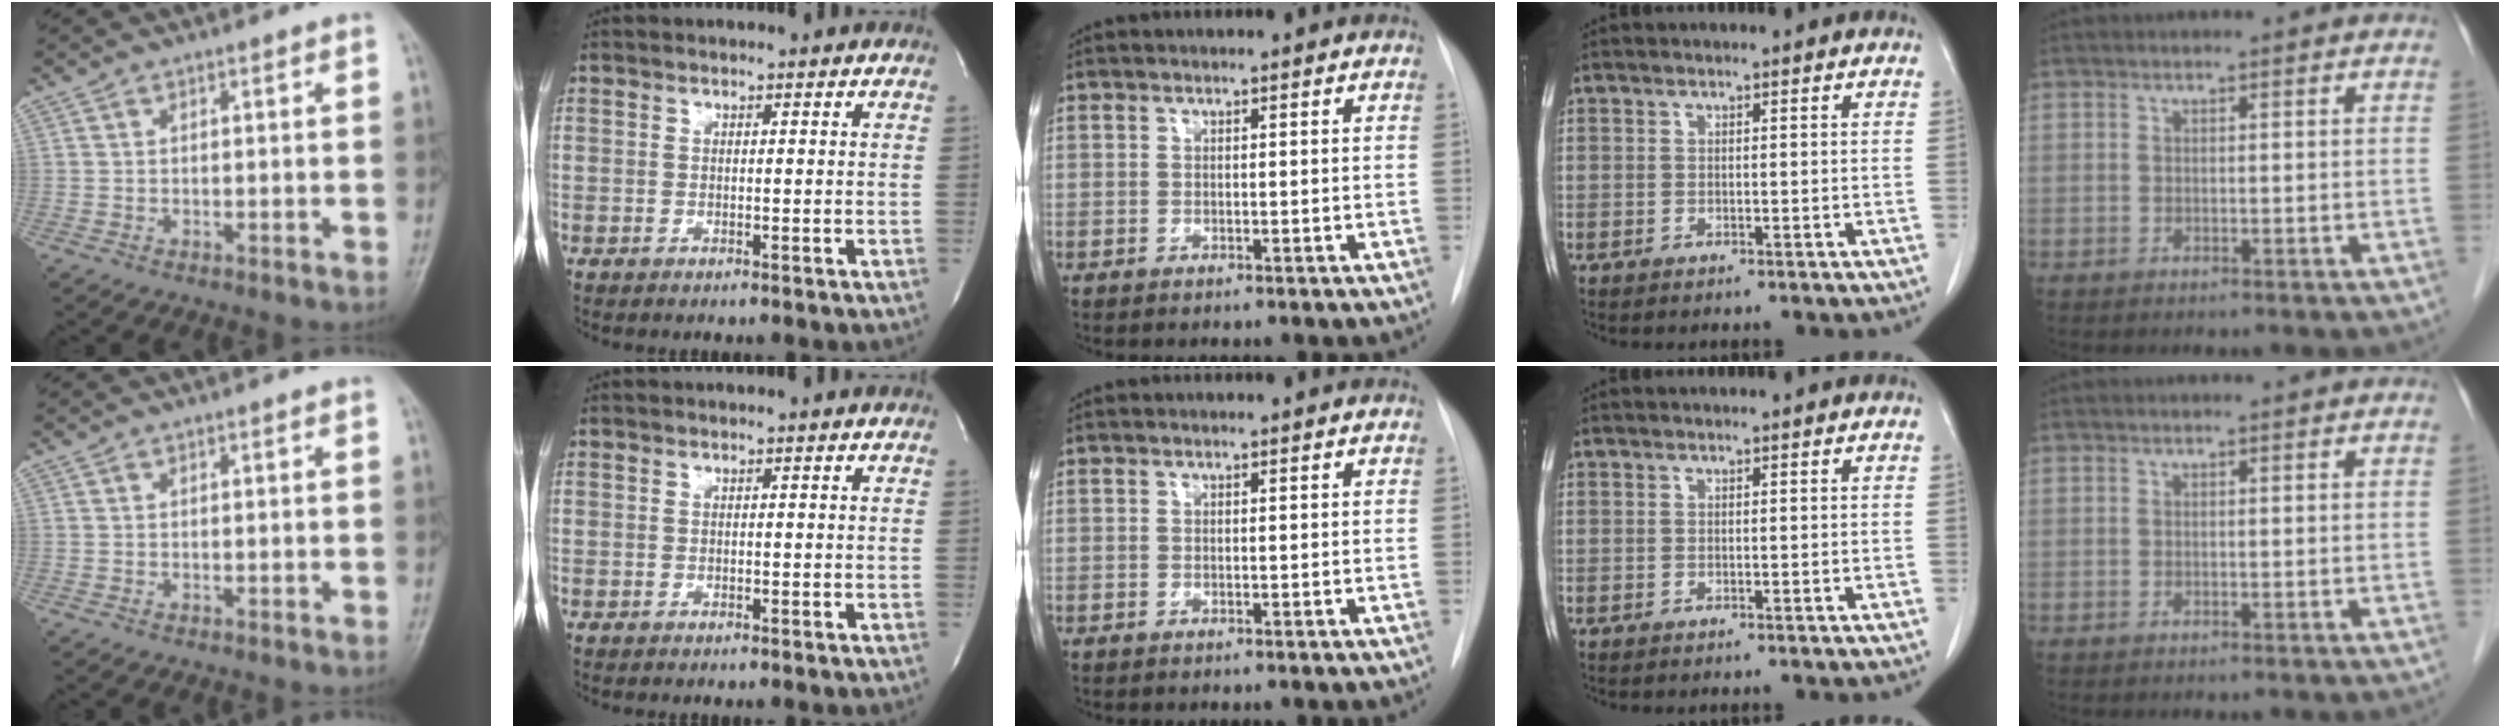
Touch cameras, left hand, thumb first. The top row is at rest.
{}